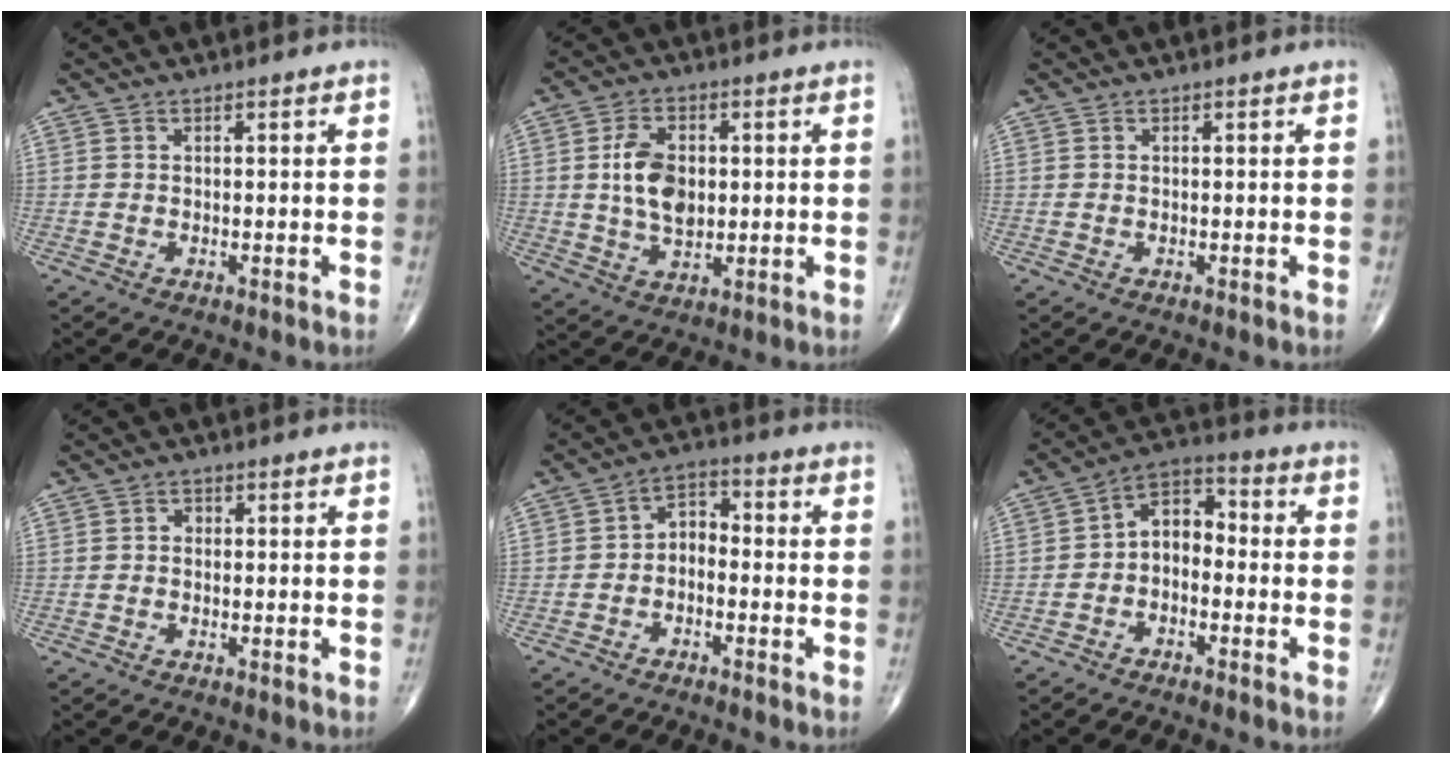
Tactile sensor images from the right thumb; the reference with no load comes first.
{"total": 9.2, "force": [0.9, 5.9, 7.1], "torque": [-0.117, -0.005, 0.020]}
{"total": 0.0}
{"total": 1.3, "force": [-0.1, 1.1, 0.7], "torque": [-0.002, 0.004, -0.007]}
{"total": 4.8, "force": [-1.5, 3.3, 3.2], "torque": [-0.040, 0.033, -0.039]}
{"total": 7.4, "force": [-1.4, 5.1, 5.1], "torque": [-0.063, 0.038, -0.045]}